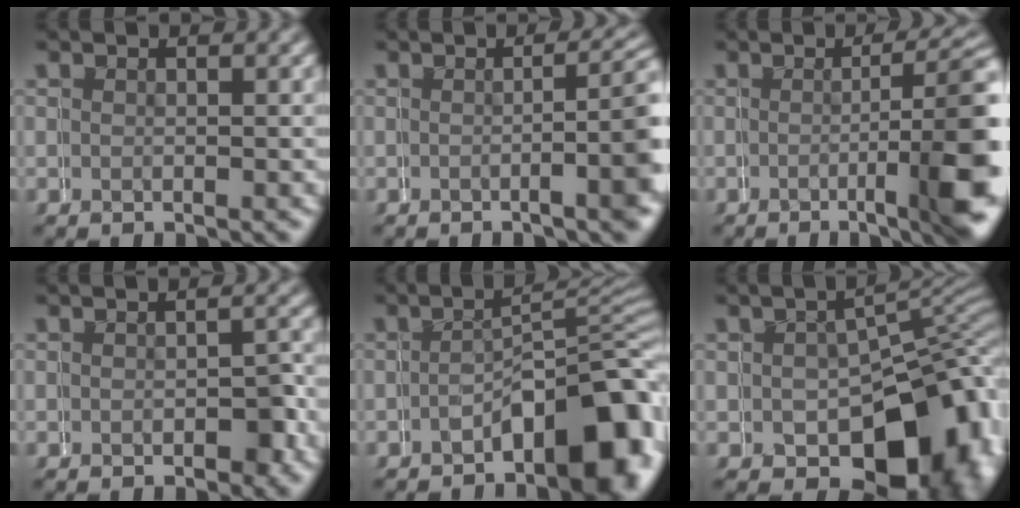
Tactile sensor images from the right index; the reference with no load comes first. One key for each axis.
{"total": 4.0, "fx": -0.3, "fy": 0.3, "fz": 4.0, "tx": -0.023, "ty": 0.006, "tz": -0.007}
{"total": 8.3, "fx": -2.1, "fy": 1.5, "fz": 7.9, "tx": -0.080, "ty": -0.003, "tz": -0.027}
{"total": 1.6, "fx": -0.8, "fy": 0.6, "fz": 1.2, "tx": -0.016, "ty": 0.010, "tz": -0.017}
{"total": 9.0, "fx": -4.6, "fy": 3.9, "fz": 6.6, "tx": -0.064, "ty": 0.006, "tz": -0.068}
{"total": 14.7, "fx": -4.0, "fy": 9.7, "fz": 10.2, "tx": -0.147, "ty": -0.042, "tz": -0.035}